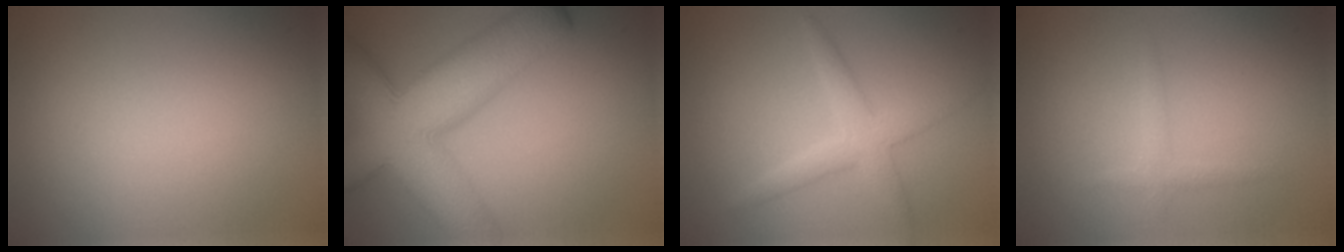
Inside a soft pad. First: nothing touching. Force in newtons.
{"total": 12.5, "press": 12.4, "slide": 0.5}
{"total": 3.0, "press": 3.0, "slide": 0.1}
{"total": 1.1, "press": 1.1, "slide": 0.0}